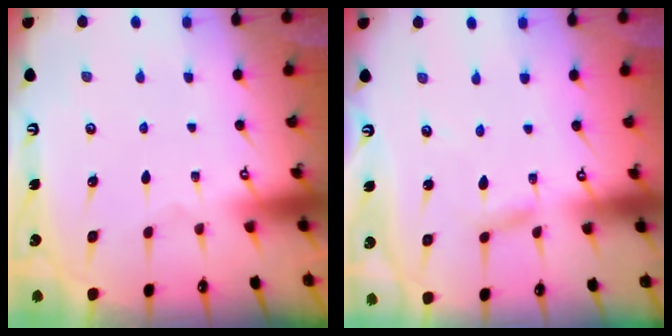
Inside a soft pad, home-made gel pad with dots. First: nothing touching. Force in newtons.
{"total": 2.3, "press": 2.3, "slide": 0.1}